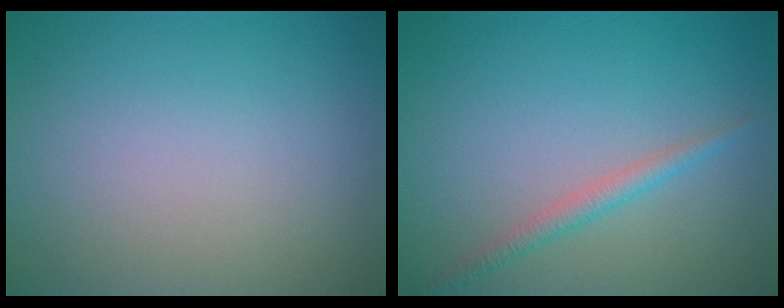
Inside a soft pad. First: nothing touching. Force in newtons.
{"total": 1.6, "press": 1.6, "slide": 0.1}